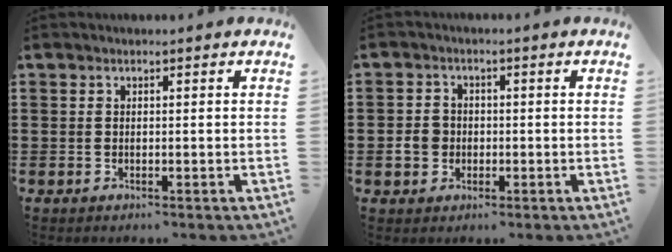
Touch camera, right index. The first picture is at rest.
{"total": 3.5, "force": [-0.7, 3.1, 1.6], "torque": [-0.046, 0.005, -0.017]}